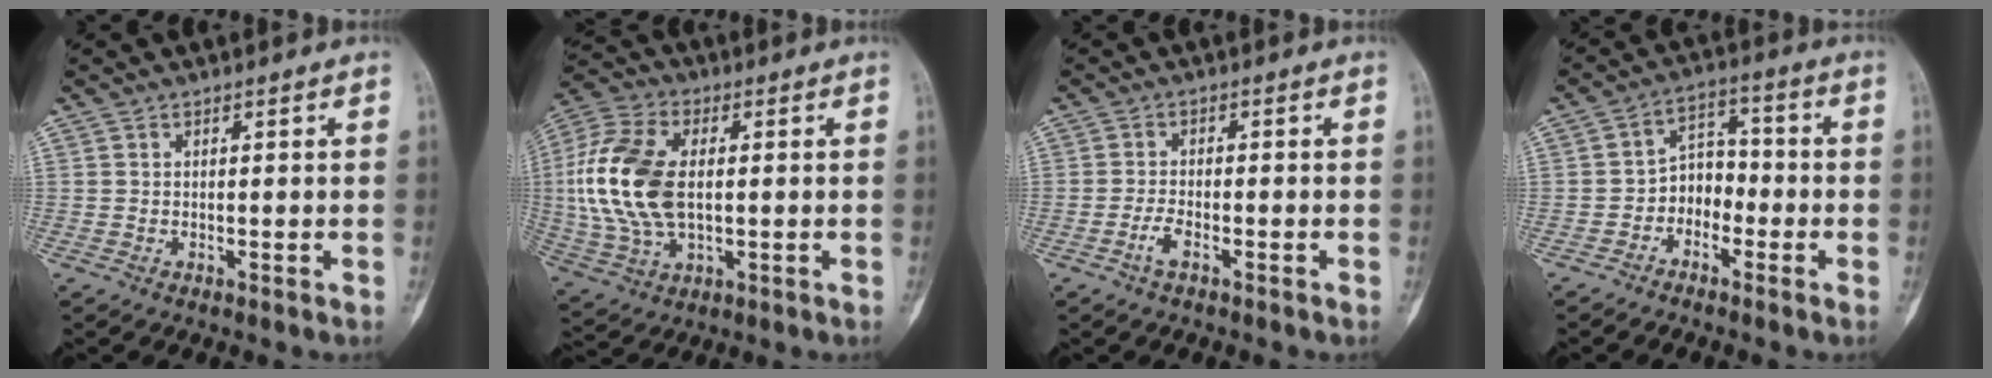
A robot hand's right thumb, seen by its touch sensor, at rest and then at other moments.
{"total": 17.7, "force": [0.8, 10.5, 14.3], "torque": [-0.307, 0.009, 0.018]}
{"total": 2.7, "force": [-1.6, 1.0, 1.9], "torque": [-0.042, 0.014, -0.033]}
{"total": 6.2, "force": [-2.5, 4.8, 3.0], "torque": [-0.015, 0.039, -0.056]}